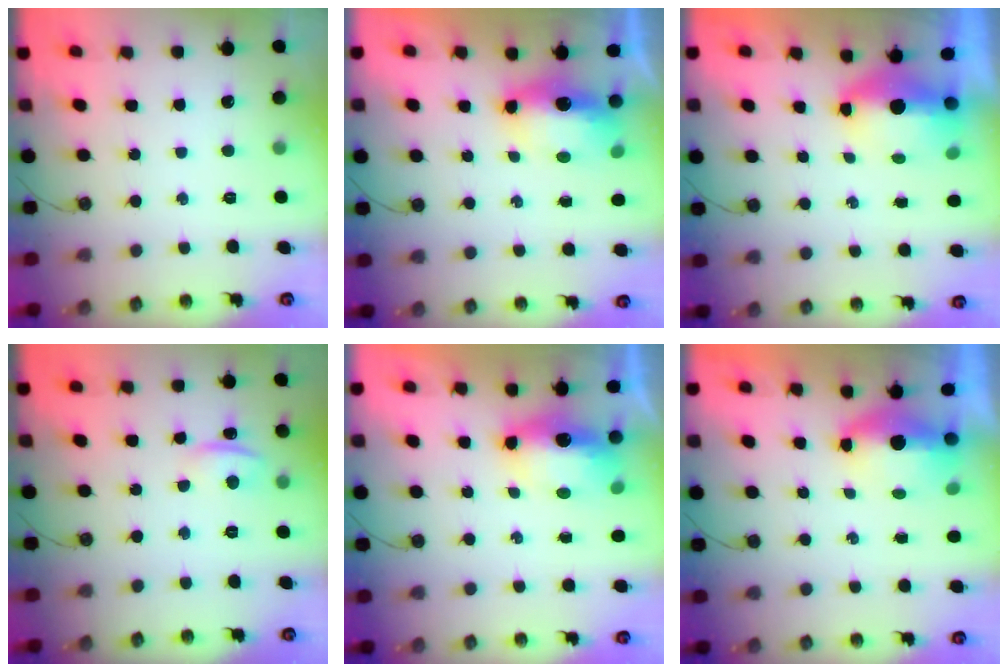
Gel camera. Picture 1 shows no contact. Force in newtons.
{"total": 8.2, "press": 8.1, "slide": 0.9}
{"total": 11.4, "press": 8.2, "slide": 7.9}
{"total": 1.5, "press": 1.3, "slide": 0.7}
{"total": 8.2, "press": 8.1, "slide": 0.9}
{"total": 6.0, "press": 5.8, "slide": 1.2}